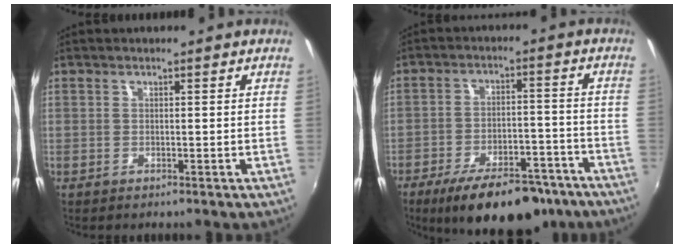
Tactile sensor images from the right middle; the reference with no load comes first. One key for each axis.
{"total": 17.6, "fx": -13.3, "fy": 6.6, "fz": 9.4, "tx": -0.162, "ty": -0.010, "tz": -0.183}